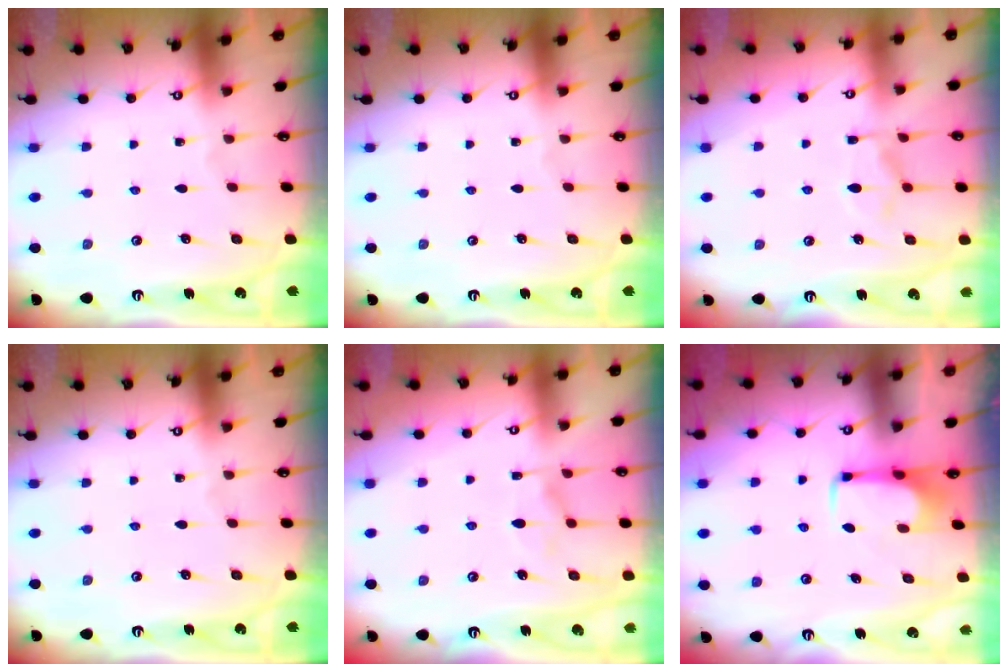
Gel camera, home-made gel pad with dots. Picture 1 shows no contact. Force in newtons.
{"total": 0.0}
{"total": 8.5, "press": 8.4, "slide": 1.1}
{"total": 0.0}
{"total": 3.4, "press": 3.1, "slide": 1.3}
{"total": 1.6, "press": 1.5, "slide": 0.4}